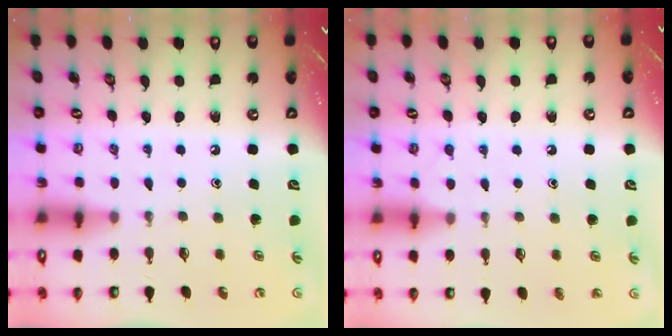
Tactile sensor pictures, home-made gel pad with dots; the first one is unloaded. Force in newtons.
{"total": 4.8, "press": 4.8, "slide": 0.5}